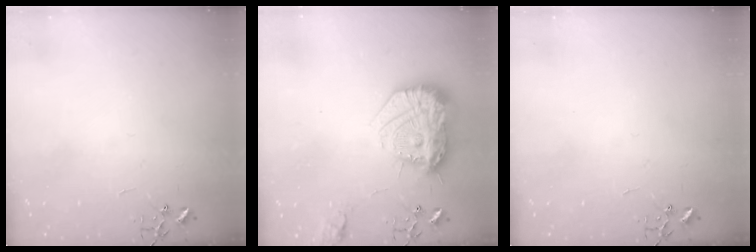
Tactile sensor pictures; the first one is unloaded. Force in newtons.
{"total": 20.7, "press": 20.6, "slide": 1.5}
{"total": 0.0}